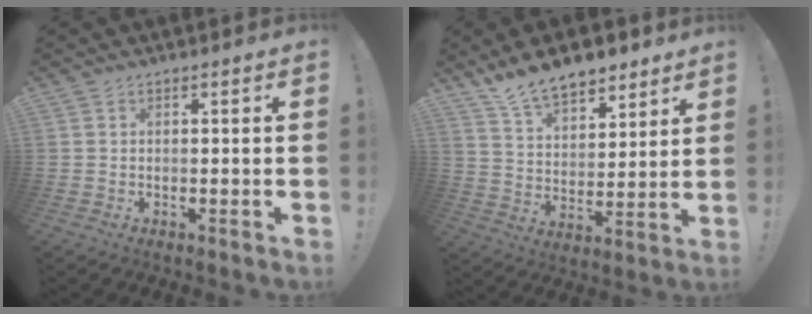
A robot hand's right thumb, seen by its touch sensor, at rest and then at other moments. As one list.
[{"total": 12.6, "force": [10.6, 5.1, 4.6], "torque": [-0.092, -0.074, 0.199]}]